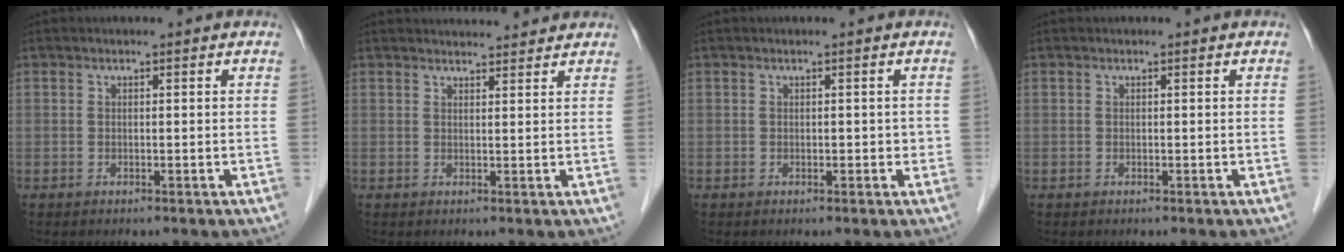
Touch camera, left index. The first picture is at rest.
{"total": 6.2, "force": [6.0, 0.8, 1.0], "torque": [-0.011, 0.023, 0.068]}
{"total": 1.1, "force": [0.0, 0.8, 0.8], "torque": [-0.005, 0.004, -0.003]}
{"total": 0.0}